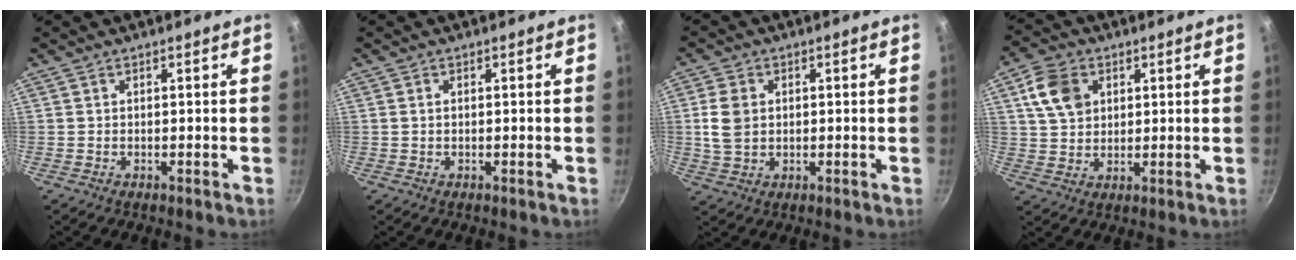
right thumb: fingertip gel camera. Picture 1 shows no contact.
{"total": 0.7, "force": [0.1, 0.5, 0.5], "torque": [-0.009, 0.003, 0.002]}
{"total": 6.4, "force": [0.7, 4.8, 4.1], "torque": [-0.074, 0.003, 0.012]}
{"total": 8.9, "force": [3.2, 6.6, 5.1], "torque": [-0.075, 0.001, 0.059]}